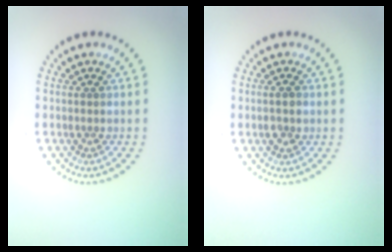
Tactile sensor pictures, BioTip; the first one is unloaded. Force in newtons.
{"total": 1.5, "press": 1.5, "slide": 0.1}